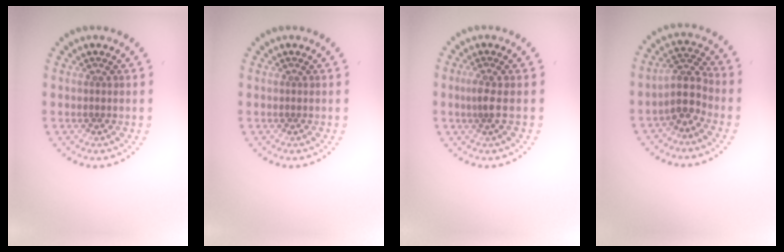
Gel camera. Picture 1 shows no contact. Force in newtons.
{"total": 0.0}
{"total": 1.5, "press": 1.2, "slide": 1.0}
{"total": 3.0, "press": 2.3, "slide": 1.8}